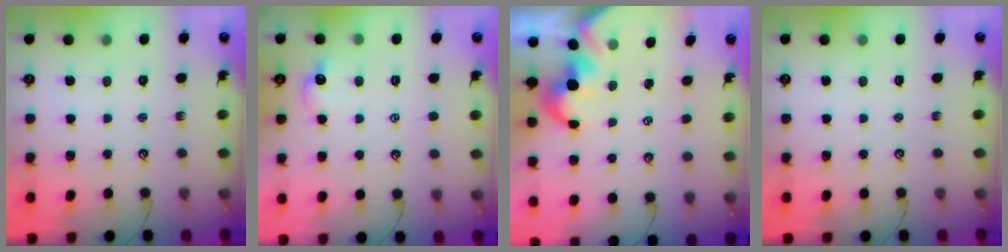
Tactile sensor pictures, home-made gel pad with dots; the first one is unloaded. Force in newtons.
{"total": 0.8, "press": 0.6, "slide": 0.6}
{"total": 0.9, "press": 0.6, "slide": 0.7}
{"total": 0.0}